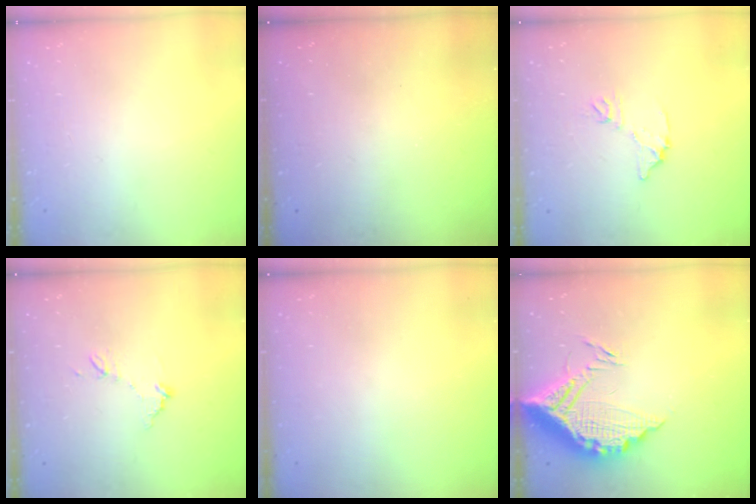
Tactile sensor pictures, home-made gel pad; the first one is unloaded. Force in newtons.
{"total": 3.2, "press": 3.1, "slide": 0.8}
{"total": 8.4, "press": 8.3, "slide": 0.5}
{"total": 7.6, "press": 7.6, "slide": 0.4}
{"total": 3.0, "press": 3.0, "slide": 0.1}
{"total": 16.3, "press": 16.3, "slide": 1.3}